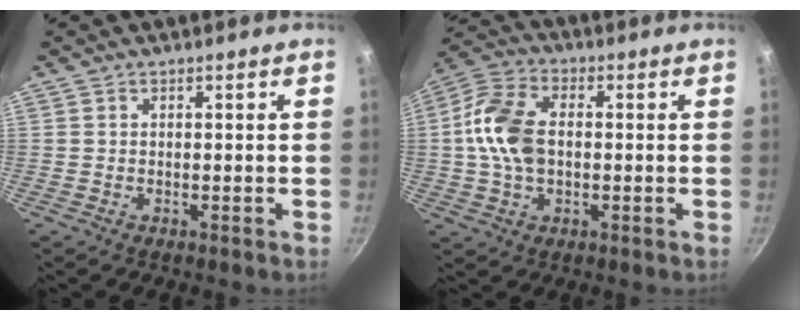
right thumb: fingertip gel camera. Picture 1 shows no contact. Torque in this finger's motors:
{"motor_torque": [-0.43, 0.89, 0.45, 0.74, 0.14]}